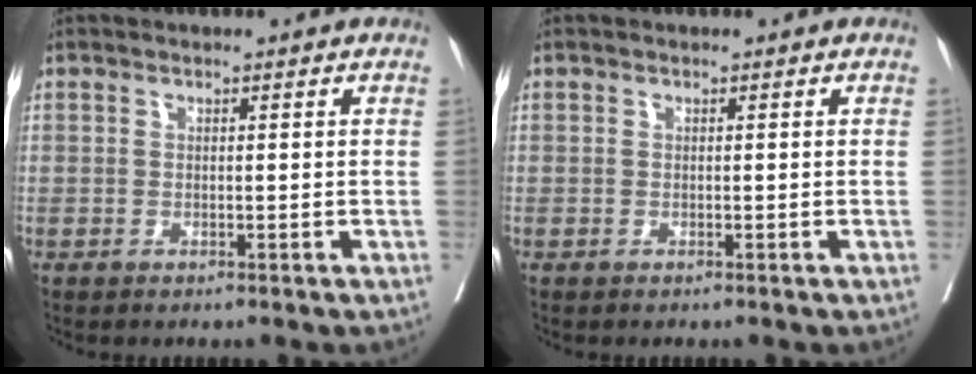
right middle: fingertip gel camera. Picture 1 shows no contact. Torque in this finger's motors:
{"motor_torque": [0.09, -0.14, -0.01, 0.02]}